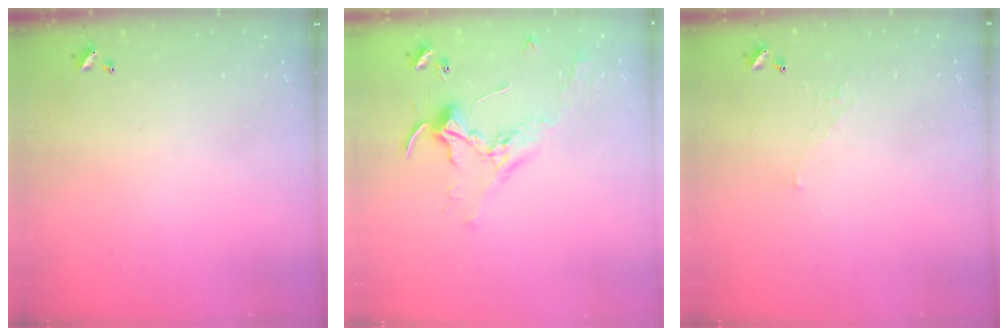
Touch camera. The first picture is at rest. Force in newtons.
{"total": 2.1, "press": 2.1, "slide": 0.4}
{"total": 0.5, "press": 0.1, "slide": 0.5}